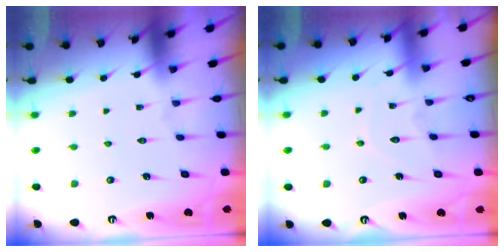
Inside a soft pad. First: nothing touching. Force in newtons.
{"total": 5.7, "press": 5.7, "slide": 0.6}